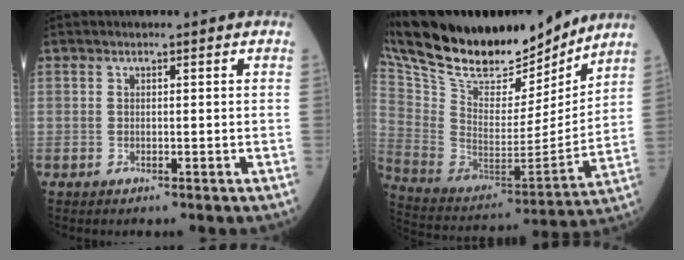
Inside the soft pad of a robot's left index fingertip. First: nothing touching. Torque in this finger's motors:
{"motor_torque": [0.45, -1.68, -0.02, 0.12]}